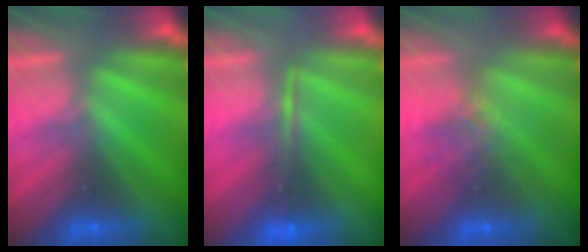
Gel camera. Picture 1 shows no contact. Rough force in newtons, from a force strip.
{"total": 1.3}
{"total": 3.8}